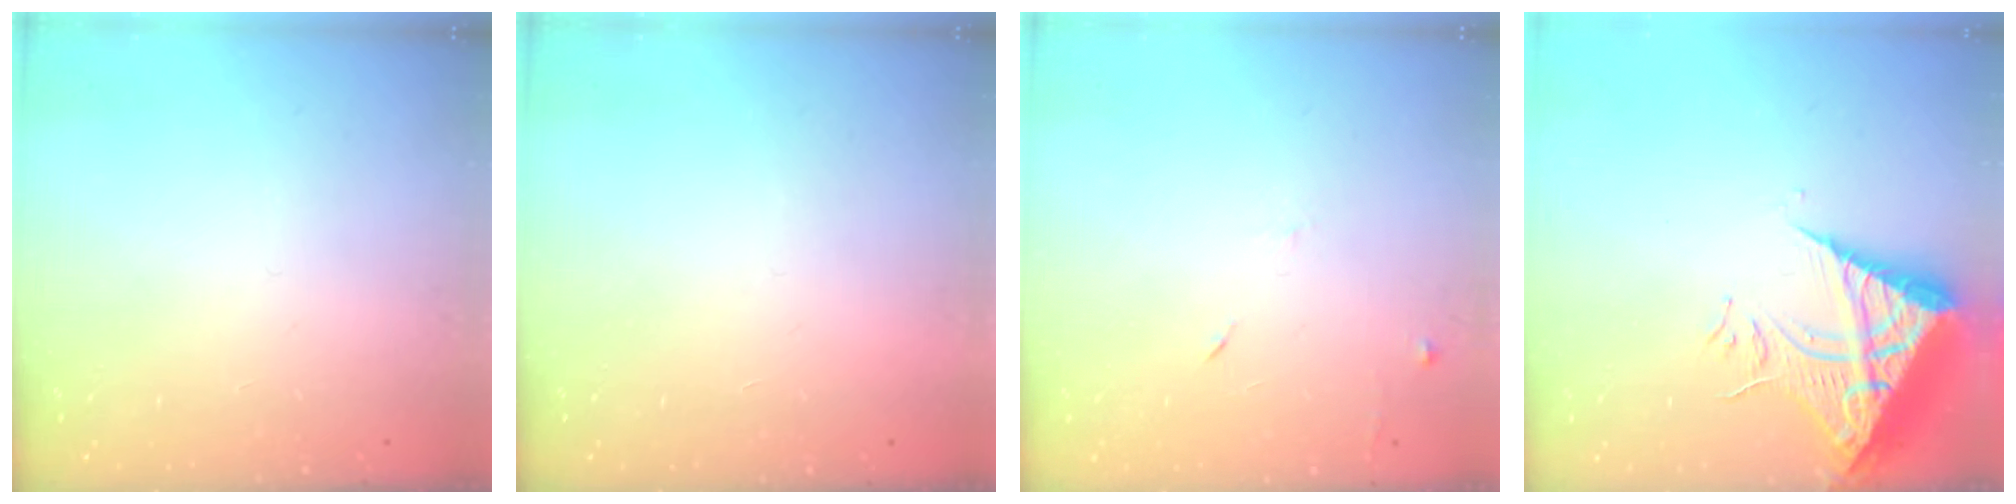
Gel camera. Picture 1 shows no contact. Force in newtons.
{"total": 1.6, "press": 1.6, "slide": 0.1}
{"total": 5.2, "press": 5.1, "slide": 0.6}
{"total": 10.3, "press": 10.2, "slide": 1.1}